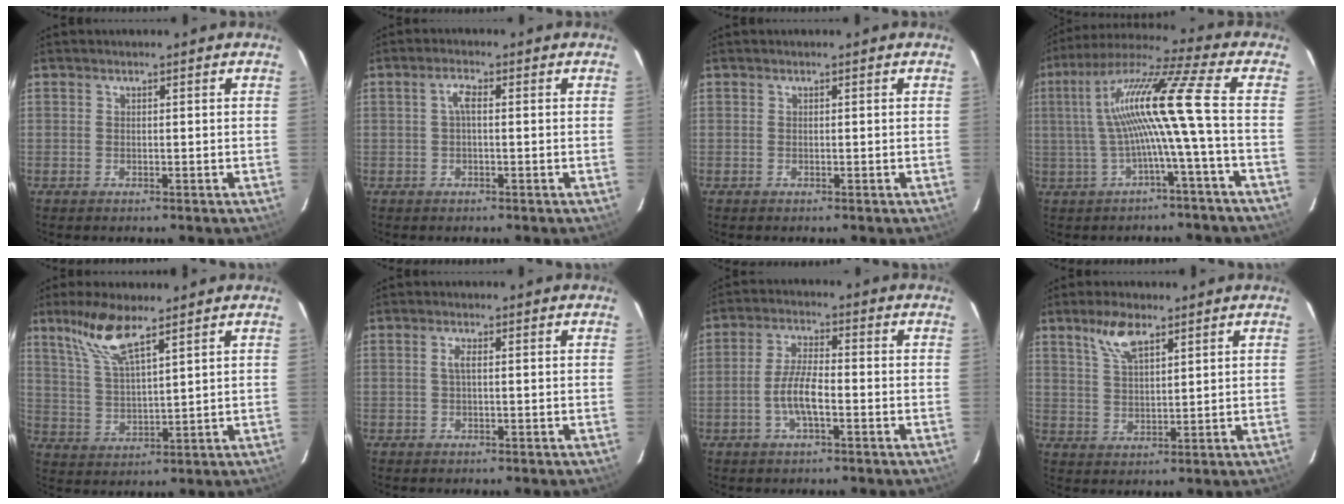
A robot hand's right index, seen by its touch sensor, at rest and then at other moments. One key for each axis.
{"total": 2.2, "fx": 0.0, "fy": 0.6, "fz": 2.1, "tx": -0.044, "ty": 0.009, "tz": 0.000}
{"total": 0.0}
{"total": 13.3, "fx": -1.2, "fy": -1.7, "fz": 13.1, "tx": -0.250, "ty": 0.014, "tz": -0.018}
{"total": 8.8, "fx": 6.2, "fy": 1.4, "fz": 6.1, "tx": -0.126, "ty": 0.006, "tz": 0.131}
{"total": 1.3, "fx": 0.0, "fy": 0.0, "fz": 1.3, "tx": -0.025, "ty": 0.001, "tz": -0.001}
{"total": 6.2, "fx": -2.1, "fy": 1.4, "fz": 5.7, "tx": -0.115, "ty": 0.004, "tz": -0.043}
{"total": 6.3, "fx": 4.1, "fy": 2.3, "fz": 4.2, "tx": -0.082, "ty": 0.008, "tz": 0.084}